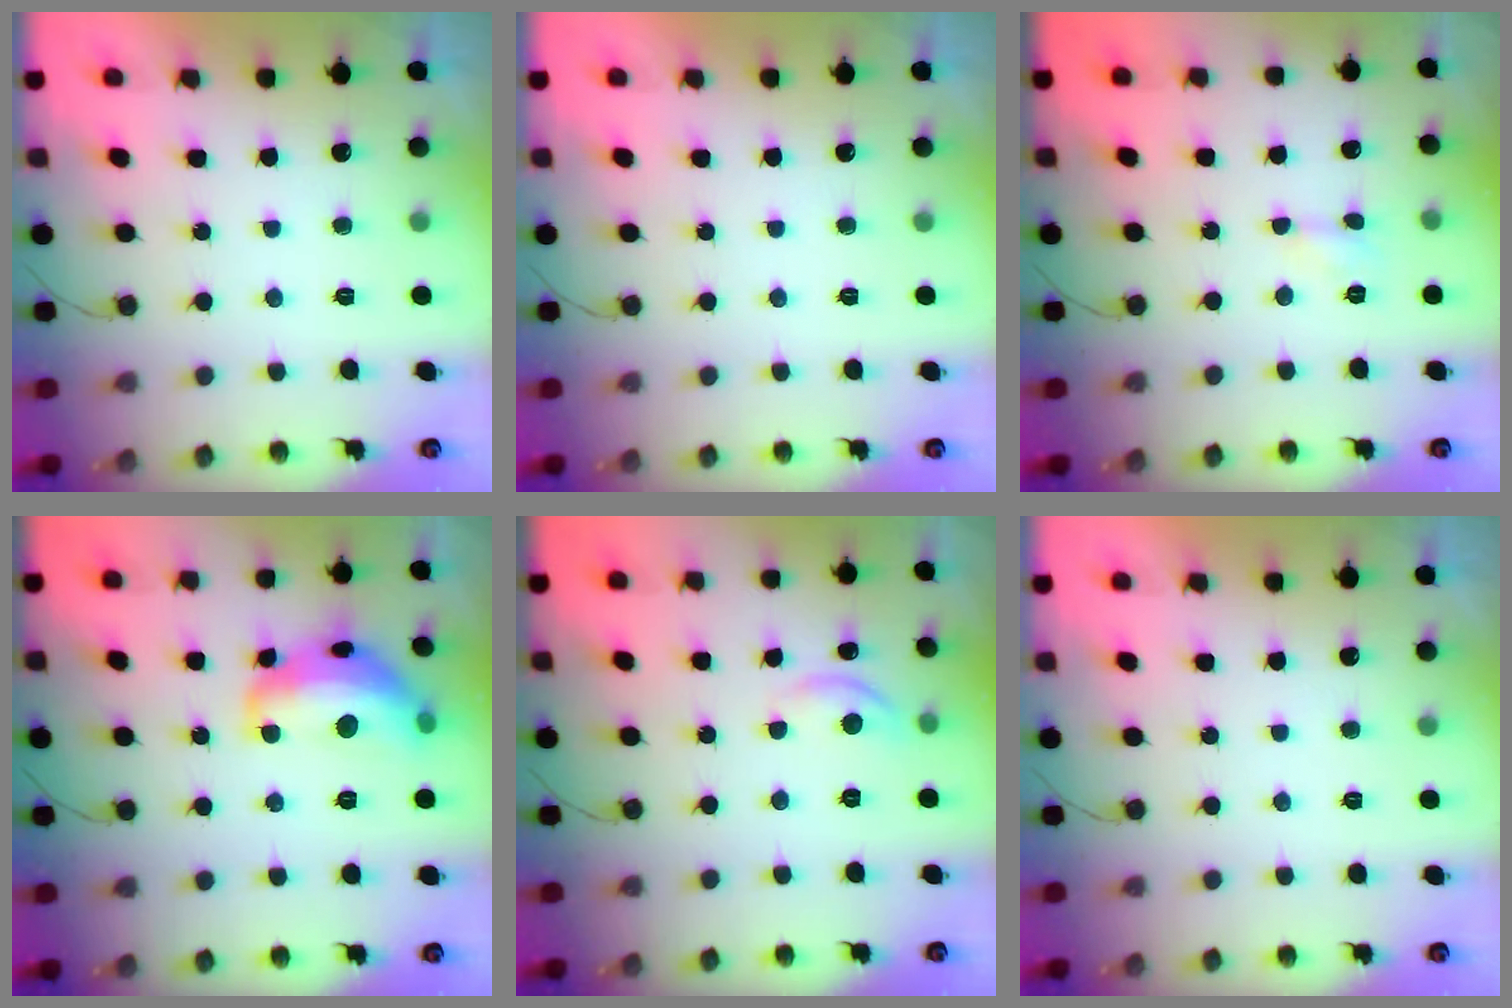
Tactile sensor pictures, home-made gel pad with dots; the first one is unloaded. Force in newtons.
{"total": 0.0}
{"total": 2.9, "press": 2.9, "slide": 0.3}
{"total": 16.1, "press": 16.1, "slide": 0.9}
{"total": 4.9, "press": 4.9, "slide": 0.5}
{"total": 0.0}